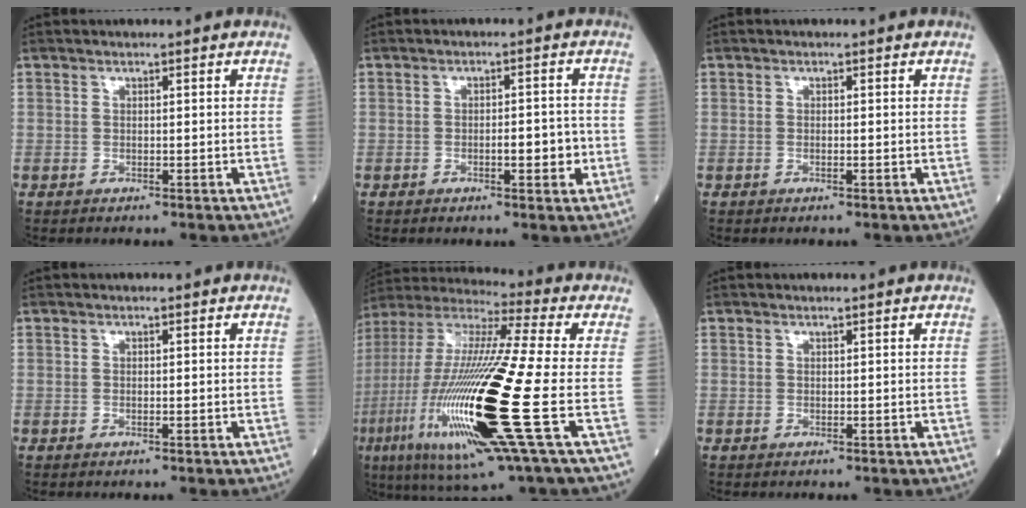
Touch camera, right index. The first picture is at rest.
{"total": 4.2, "force": [-1.1, 1.5, 3.7], "torque": [-0.062, 0.011, -0.010]}
{"total": 0.6, "force": [-0.1, 0.3, 0.5], "torque": [-0.020, -0.001, -0.002]}
{"total": 0.0}
{"total": 29.5, "force": [-7.0, 2.8, 28.6], "torque": [-0.614, -0.058, -0.145]}
{"total": 0.0}